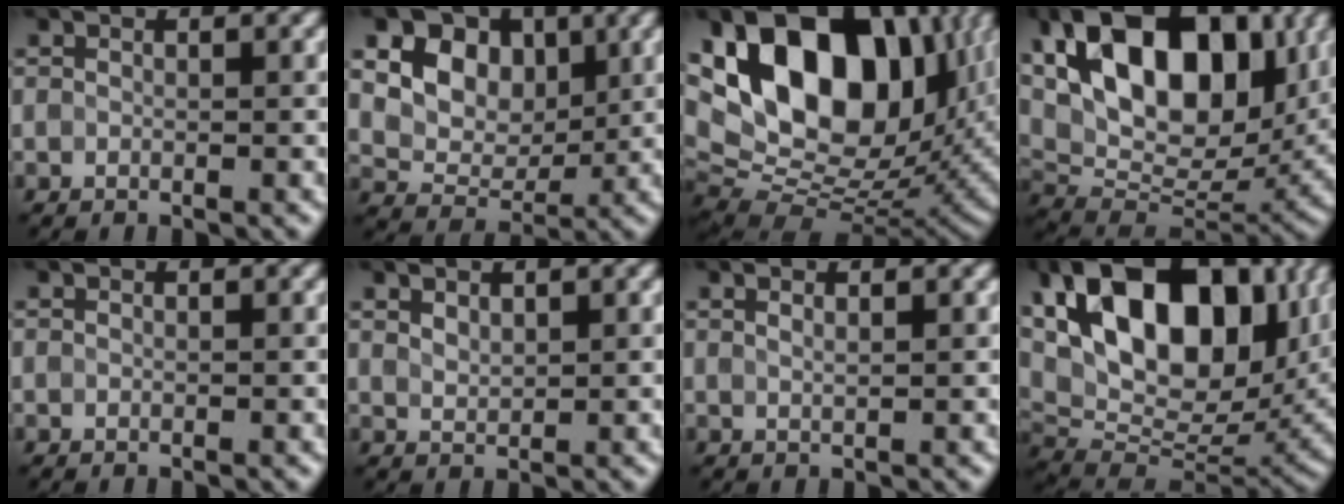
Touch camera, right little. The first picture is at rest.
{"total": 11.6, "force": [5.4, 8.7, 5.6], "torque": [-0.122, 0.021, 0.105]}
{"total": 20.0, "force": [7.1, 12.4, 14.1], "torque": [-0.243, 0.045, 0.128]}
{"total": 15.4, "force": [5.5, 9.1, 11.0], "torque": [-0.181, 0.018, 0.100]}
{"total": 0.0}
{"total": 1.2, "force": [1.0, 0.3, 0.5], "torque": [-0.015, 0.005, 0.027]}
{"total": 0.8, "force": [0.6, -0.2, 0.4], "torque": [-0.011, 0.004, 0.014]}
{"total": 17.1, "force": [6.6, 9.9, 12.3], "torque": [-0.210, 0.029, 0.120]}